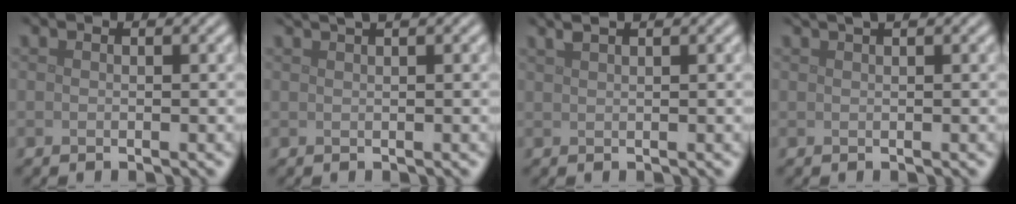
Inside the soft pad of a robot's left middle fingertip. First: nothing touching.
{"total": 2.1, "force": [1.4, 0.6, 1.4], "torque": [-0.013, 0.005, 0.016]}
{"total": 2.3, "force": [1.6, 0.8, 1.4], "torque": [-0.014, 0.010, 0.013]}
{"total": 1.7, "force": [1.1, 0.5, 1.1], "torque": [-0.011, 0.004, 0.012]}